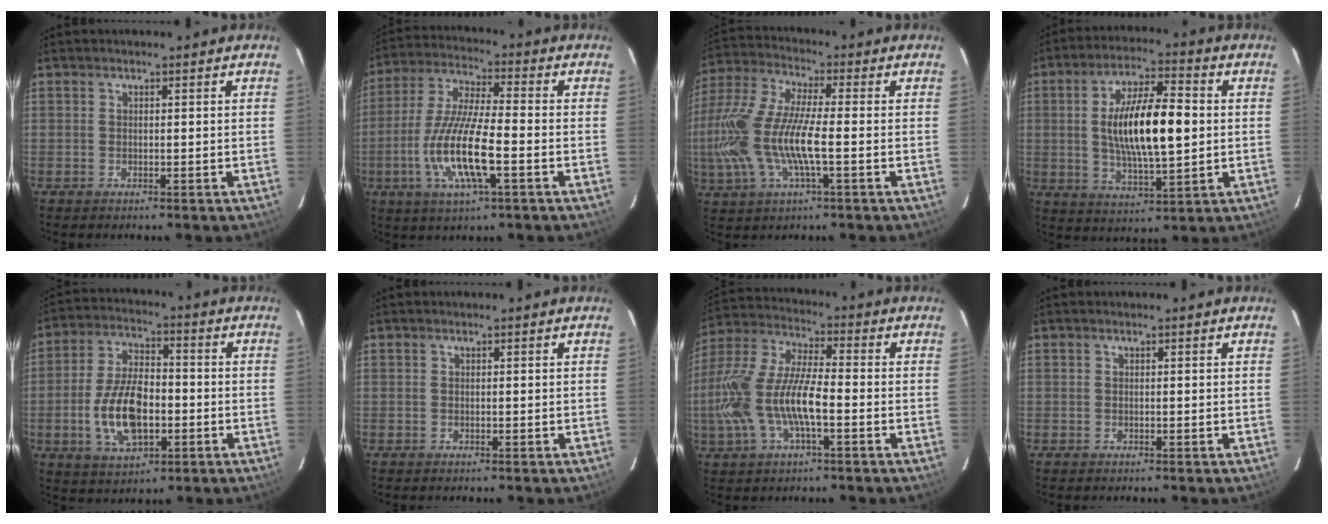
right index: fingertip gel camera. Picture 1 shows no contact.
{"total": 14.6, "force": [-4.5, 3.2, 13.5], "torque": [-0.280, -0.012, -0.085]}
{"total": 18.0, "force": [-2.9, 4.8, 17.1], "torque": [-0.344, -0.012, -0.061]}
{"total": 15.1, "force": [0.8, 5.0, 14.3], "torque": [-0.256, 0.006, 0.017]}
{"total": 13.9, "force": [-3.4, 7.4, 11.2], "torque": [-0.225, 0.006, -0.051]}
{"total": 0.0}
{"total": 16.7, "force": [-4.2, 5.8, 15.1], "torque": [-0.315, -0.003, -0.081]}
{"total": 0.0}